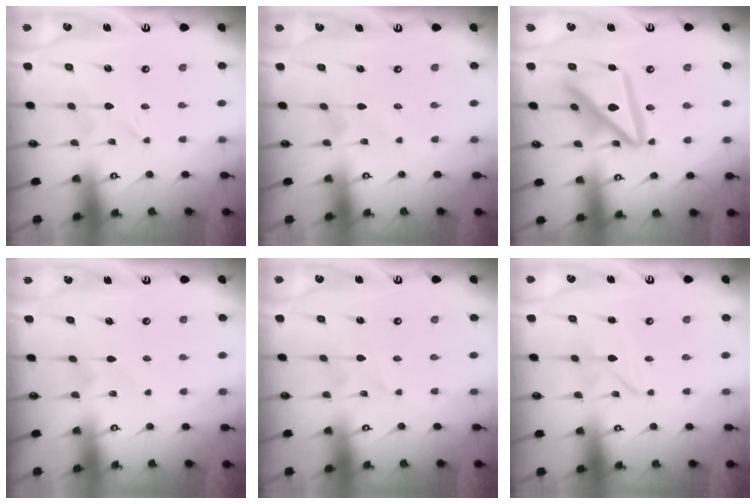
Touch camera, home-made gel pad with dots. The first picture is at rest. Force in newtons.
{"total": 1.9, "press": 1.9, "slide": 0.1}
{"total": 16.1, "press": 16.0, "slide": 1.8}
{"total": 3.0, "press": 3.0, "slide": 0.3}
{"total": 0.0}
{"total": 2.1, "press": 2.1, "slide": 0.2}